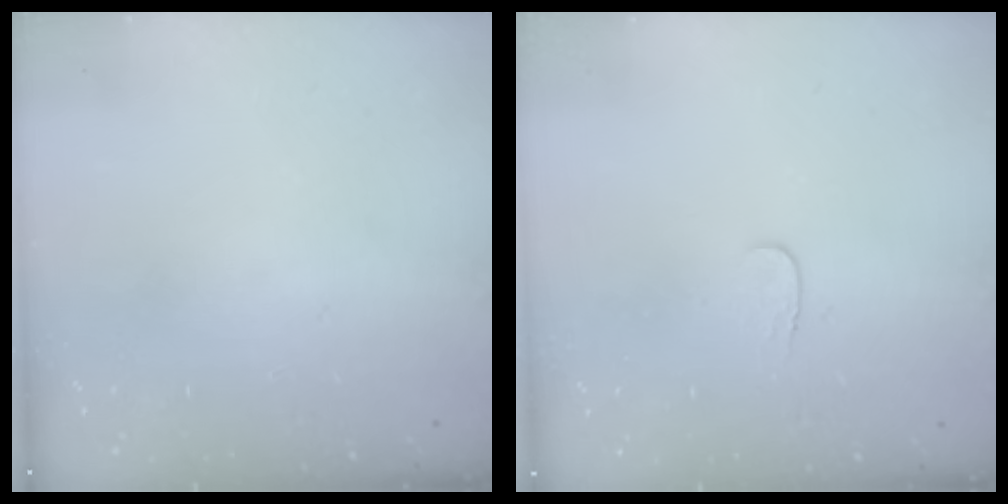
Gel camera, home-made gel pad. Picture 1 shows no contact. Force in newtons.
{"total": 3.5, "press": 3.5, "slide": 0.4}